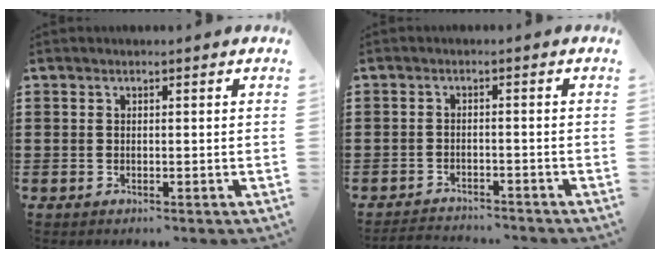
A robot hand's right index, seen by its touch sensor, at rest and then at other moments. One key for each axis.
{"total": 2.3, "fx": -2.3, "fy": 0.1, "fz": 0.0, "tx": -0.006, "ty": 0.000, "tz": -0.049}